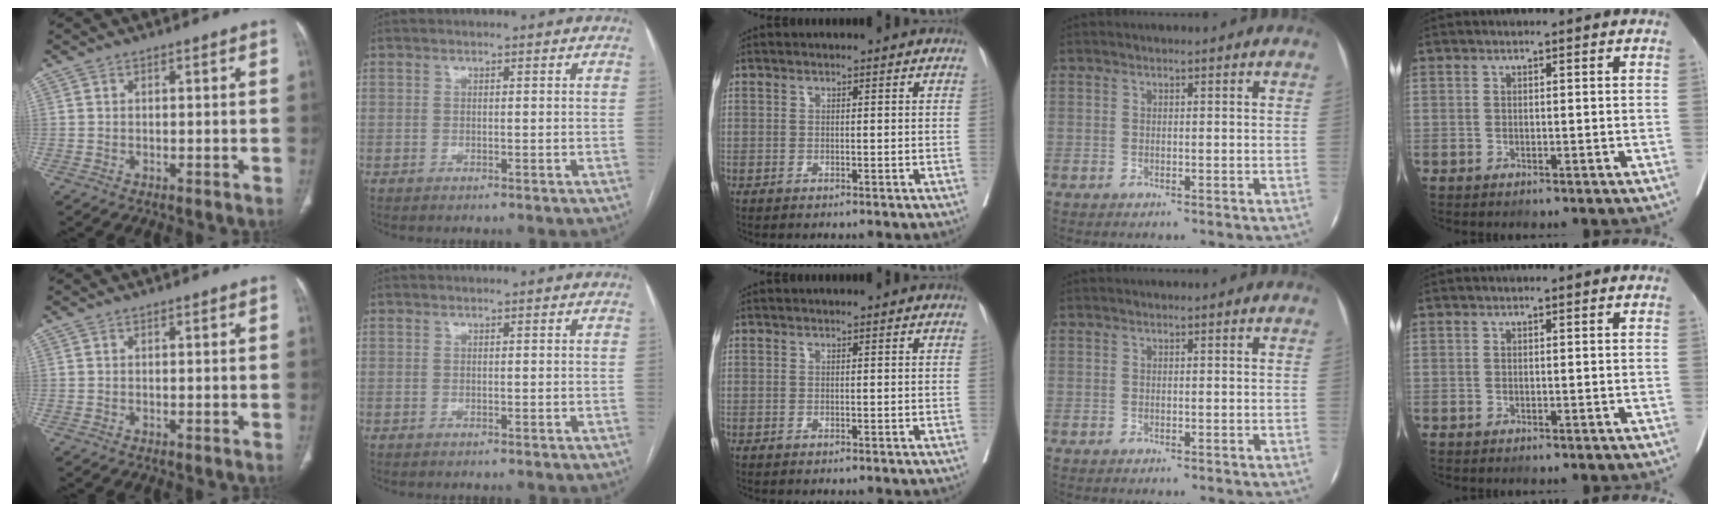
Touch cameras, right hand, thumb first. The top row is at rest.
{}